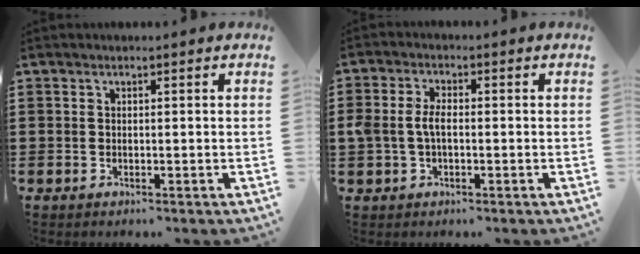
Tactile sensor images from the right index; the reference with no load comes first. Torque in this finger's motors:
{"motor_torque": [0.15, -0.05, 0.20, 0.12]}